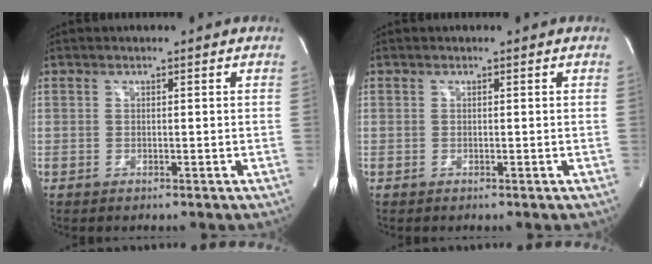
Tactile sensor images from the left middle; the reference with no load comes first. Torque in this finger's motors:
{"motor_torque": [0.00, 0.00, 0.00, 0.00]}